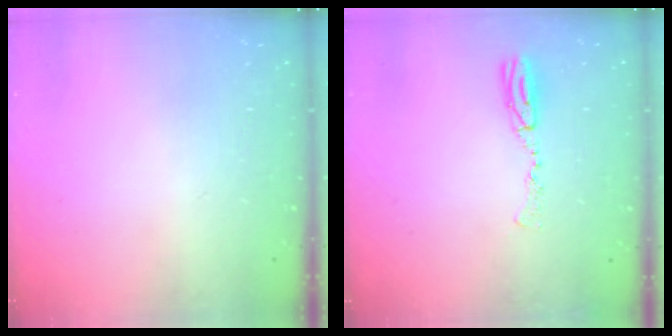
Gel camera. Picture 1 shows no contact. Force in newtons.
{"total": 5.6, "press": 5.3, "slide": 1.9}